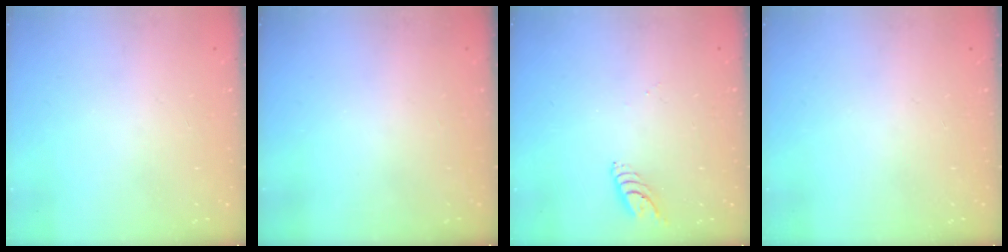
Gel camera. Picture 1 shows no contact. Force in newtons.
{"total": 0.0}
{"total": 5.8, "press": 5.8, "slide": 0.5}
{"total": 0.0}